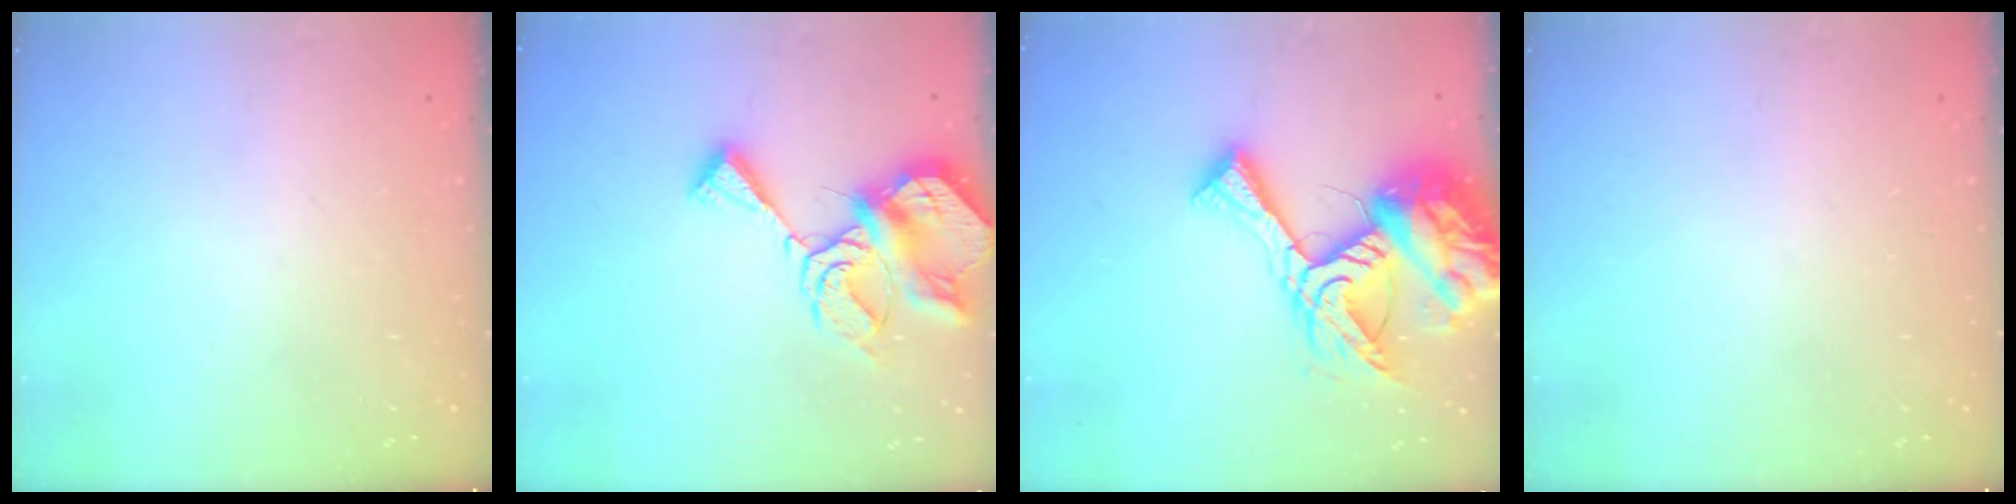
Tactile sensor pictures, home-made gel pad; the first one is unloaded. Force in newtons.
{"total": 14.4, "press": 14.3, "slide": 1.5}
{"total": 21.2, "press": 21.1, "slide": 2.2}
{"total": 0.0}